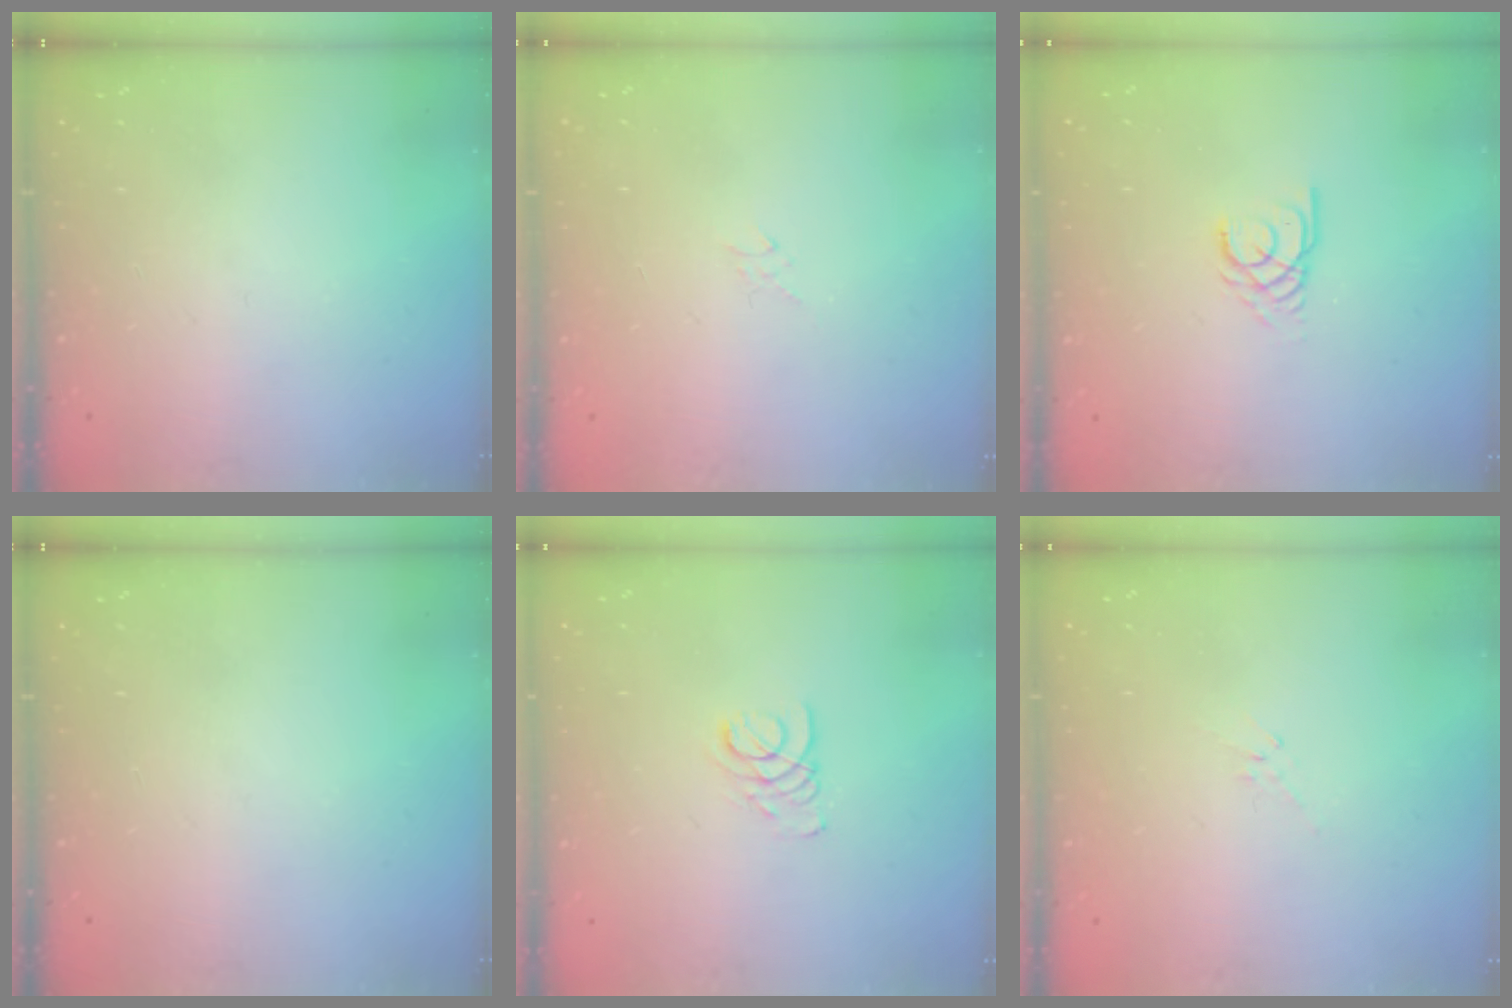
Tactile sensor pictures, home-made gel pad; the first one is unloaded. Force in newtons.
{"total": 1.3, "press": 1.3, "slide": 0.1}
{"total": 2.2, "press": 2.2, "slide": 0.2}
{"total": 0.0}
{"total": 1.9, "press": 1.9, "slide": 0.2}
{"total": 2.1, "press": 2.0, "slide": 0.6}